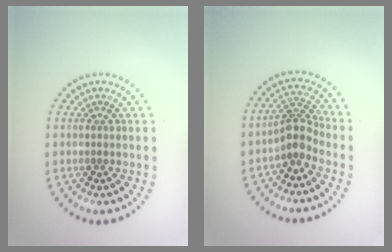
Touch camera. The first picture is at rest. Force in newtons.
{"total": 2.7, "press": 2.0, "slide": 1.8}